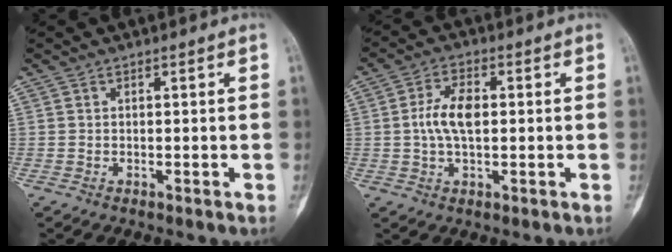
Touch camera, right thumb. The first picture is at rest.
{"total": 7.0, "force": [0.3, 3.6, 5.9], "torque": [-0.118, 0.011, 0.001]}